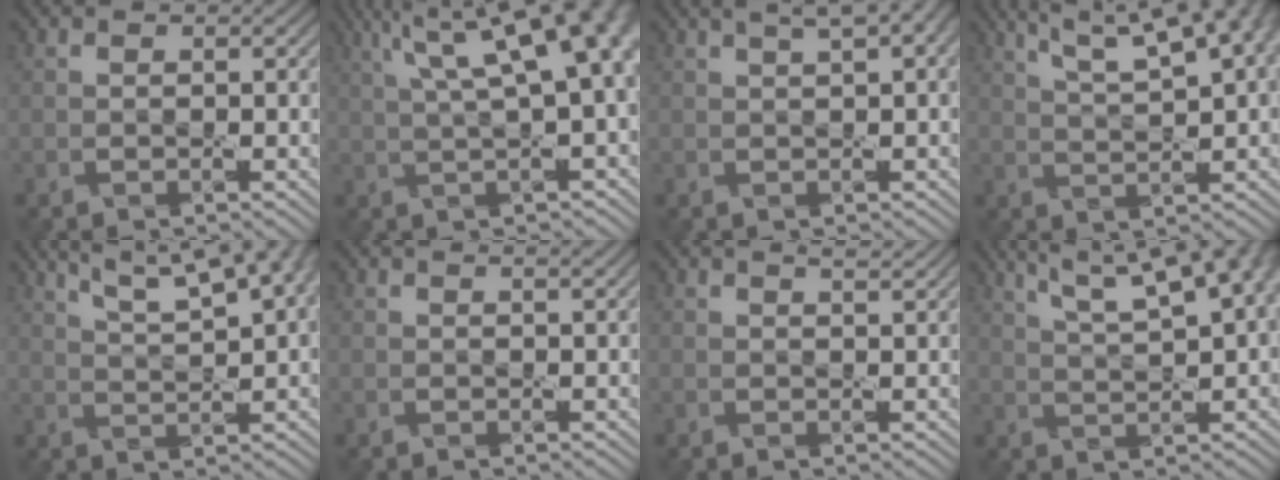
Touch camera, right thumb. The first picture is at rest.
{"total": 14.4, "force": [5.1, 4.8, 12.6], "torque": [-0.176, 0.051, 0.073]}
{"total": 6.5, "force": [3.1, 1.9, 5.3], "torque": [-0.064, 0.027, 0.026]}
{"total": 12.3, "force": [7.0, 3.4, 9.5], "torque": [-0.147, 0.035, 0.089]}
{"total": 11.3, "force": [6.9, 3.0, 8.5], "torque": [-0.128, 0.029, 0.087]}
{"total": 1.4, "force": [1.0, 0.3, 0.9], "torque": [-0.013, -0.003, 0.003]}
{"total": 1.9, "force": [1.6, 0.3, 1.1], "torque": [-0.016, -0.003, 0.019]}
{"total": 13.4, "force": [7.1, 4.0, 10.7], "torque": [-0.164, 0.037, 0.092]}